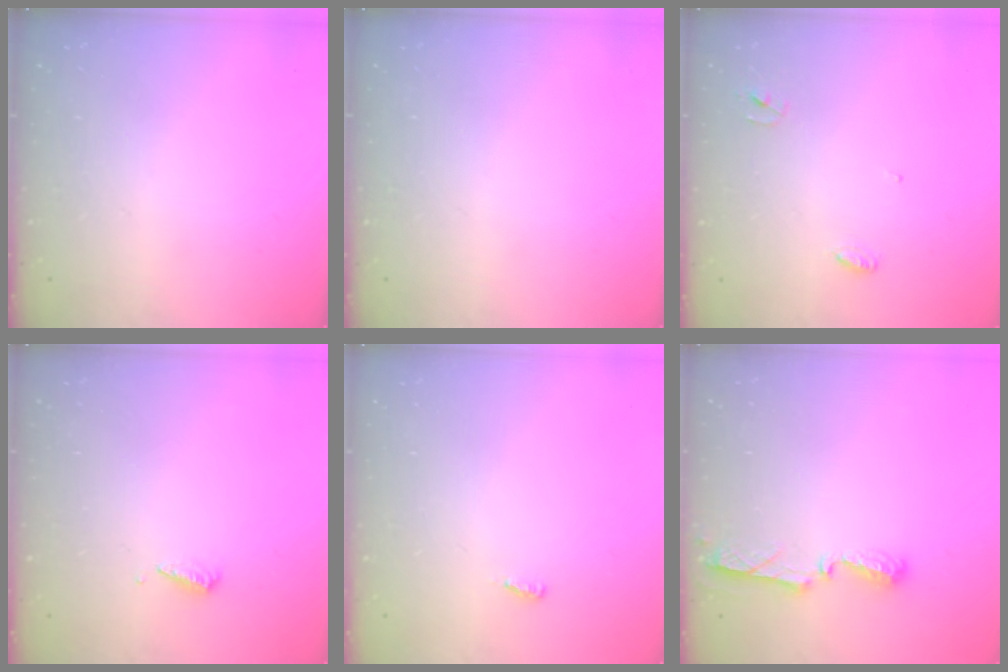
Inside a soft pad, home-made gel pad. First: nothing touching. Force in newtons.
{"total": 0.0}
{"total": 3.3, "press": 3.3, "slide": 0.3}
{"total": 3.1, "press": 3.1, "slide": 0.3}
{"total": 2.6, "press": 2.4, "slide": 1.0}
{"total": 5.6, "press": 5.5, "slide": 0.6}